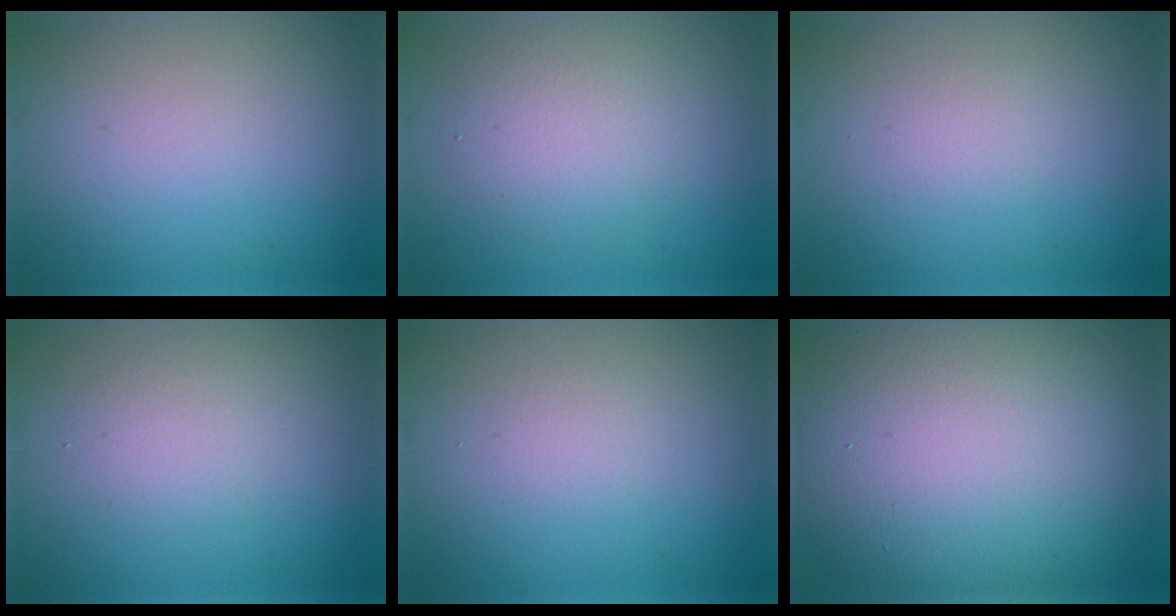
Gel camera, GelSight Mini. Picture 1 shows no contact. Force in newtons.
{"total": 3.5, "press": 3.5, "slide": 0.2}
{"total": 0.9, "press": 0.9, "slide": 0.1}
{"total": 2.0, "press": 2.0, "slide": 0.2}
{"total": 0.9, "press": 0.9, "slide": 0.0}
{"total": 15.3, "press": 15.3, "slide": 1.0}